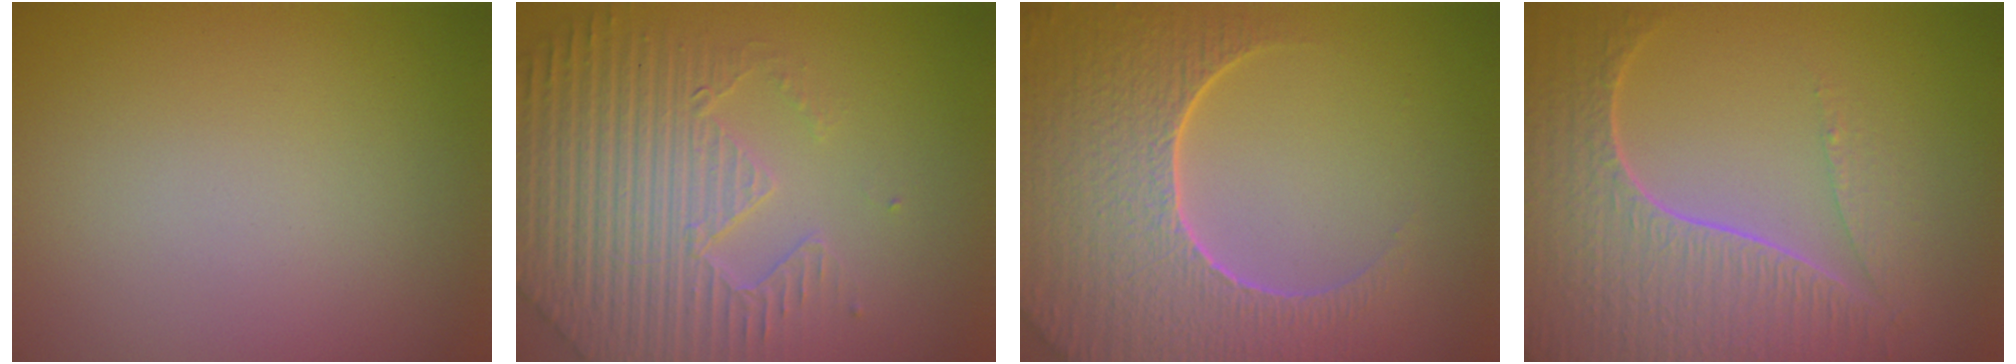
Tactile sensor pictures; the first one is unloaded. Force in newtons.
{"total": 6.6, "press": 5.3, "slide": 4.0}
{"total": 9.1, "press": 6.5, "slide": 6.3}
{"total": 7.6, "press": 5.5, "slide": 5.2}